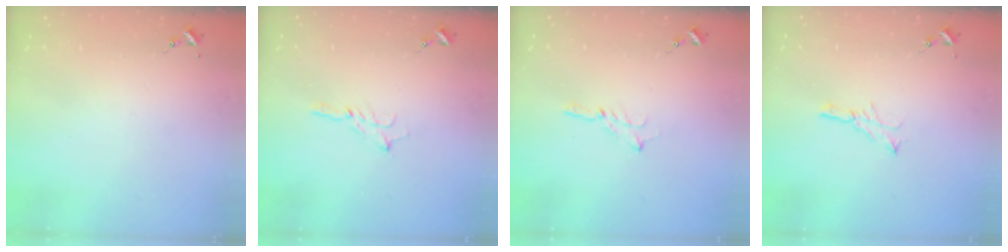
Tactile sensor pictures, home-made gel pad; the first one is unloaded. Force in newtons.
{"total": 2.9, "press": 2.9, "slide": 0.2}
{"total": 1.8, "press": 1.8, "slide": 0.2}
{"total": 5.3, "press": 5.3, "slide": 0.5}